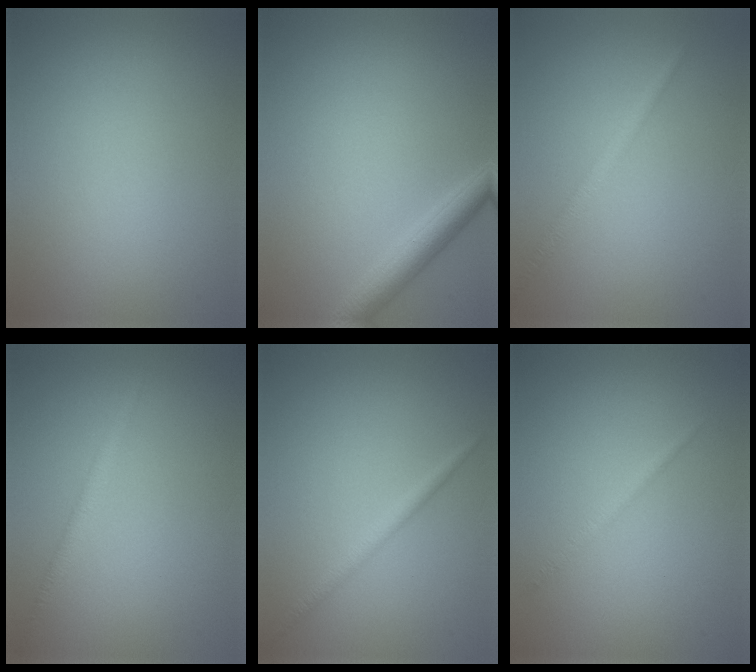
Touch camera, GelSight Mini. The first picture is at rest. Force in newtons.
{"total": 2.9, "press": 2.9, "slide": 0.1}
{"total": 1.5, "press": 1.5, "slide": 0.1}
{"total": 1.3, "press": 1.3, "slide": 0.1}
{"total": 1.3, "press": 1.3, "slide": 0.0}
{"total": 0.8, "press": 0.8, "slide": 0.1}